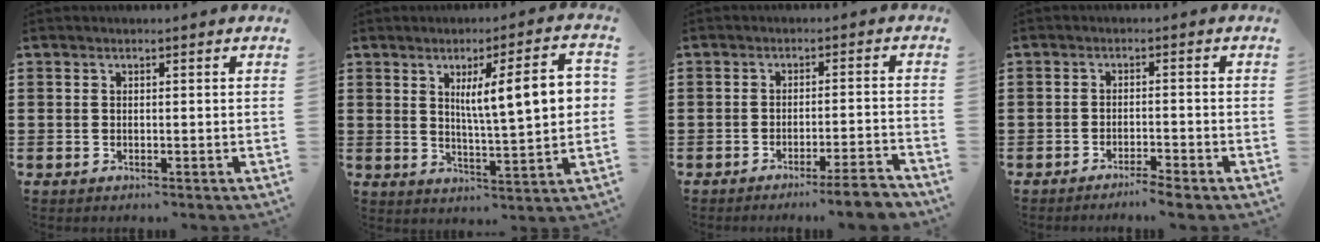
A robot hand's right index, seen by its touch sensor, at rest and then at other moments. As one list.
[{"total": 10.5, "force": [2.8, 1.9, 10.0], "torque": [-0.165, 0.003, 0.038]}, {"total": 4.3, "force": [-3.6, -0.5, 2.3], "torque": [-0.036, -0.014, -0.066]}, {"total": 2.2, "force": [-2.0, -0.2, 0.8], "torque": [-0.015, 0.001, -0.040]}]